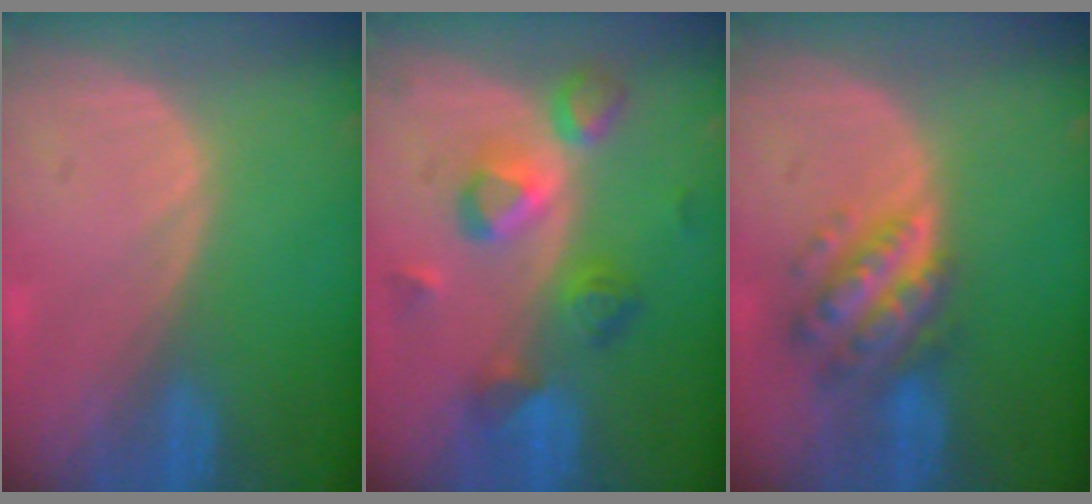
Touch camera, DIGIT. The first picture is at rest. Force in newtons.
{"total": 7.4, "press": 7.4, "slide": 0.8}
{"total": 6.7, "press": 6.6, "slide": 0.3}